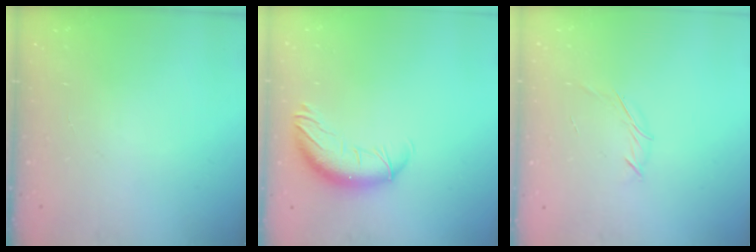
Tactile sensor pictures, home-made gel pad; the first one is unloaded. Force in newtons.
{"total": 11.2, "press": 11.1, "slide": 1.7}
{"total": 3.9, "press": 3.8, "slide": 0.8}